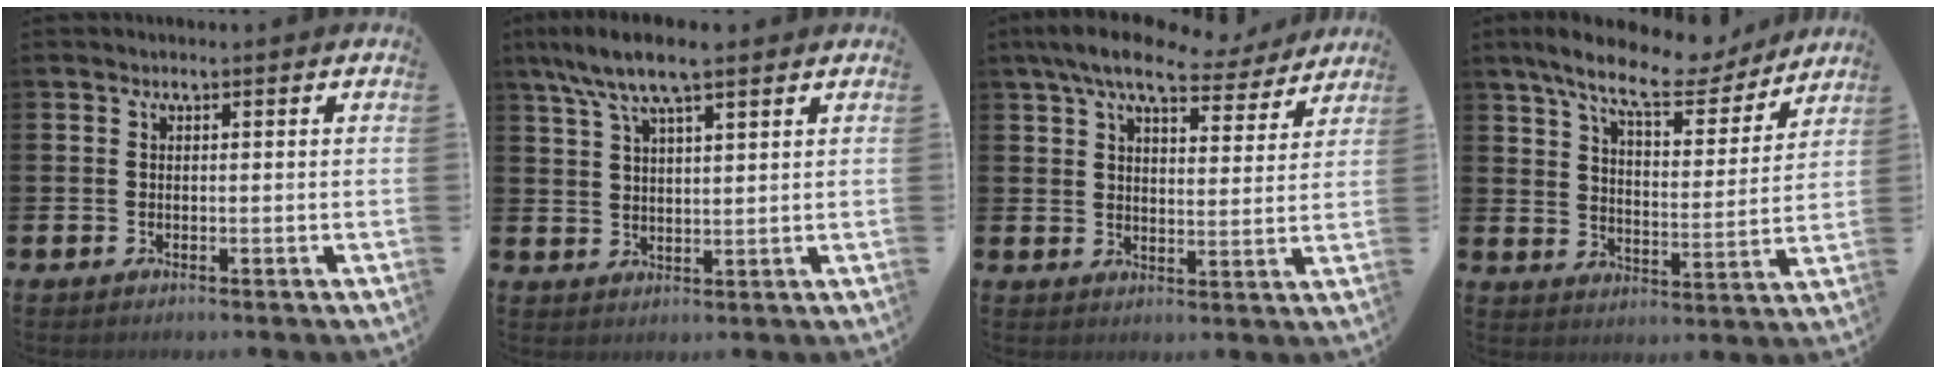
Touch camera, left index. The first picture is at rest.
{"total": 7.8, "force": [6.3, 1.6, 4.4], "torque": [-0.098, -0.011, 0.112]}
{"total": 8.7, "force": [7.4, 2.5, 3.8], "torque": [-0.074, -0.036, 0.126]}
{"total": 11.2, "force": [9.7, 2.7, 4.9], "torque": [-0.114, -0.053, 0.165]}